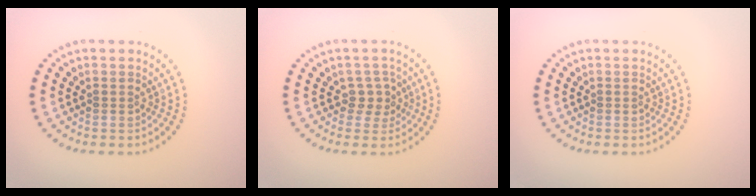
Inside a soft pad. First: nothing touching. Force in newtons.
{"total": 1.8, "press": 1.4, "slide": 1.1}
{"total": 0.0}